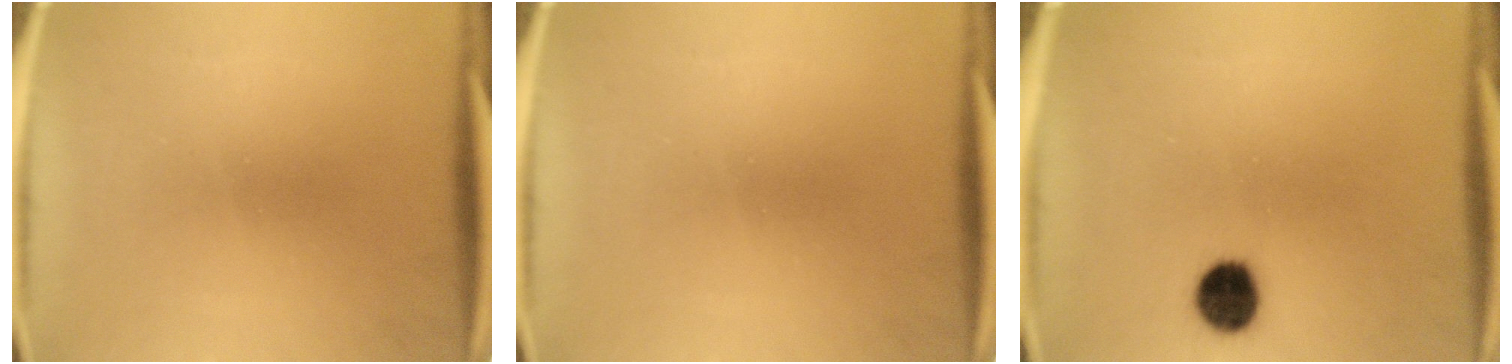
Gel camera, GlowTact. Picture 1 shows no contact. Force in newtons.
{"total": 0.0}
{"total": 6.7}